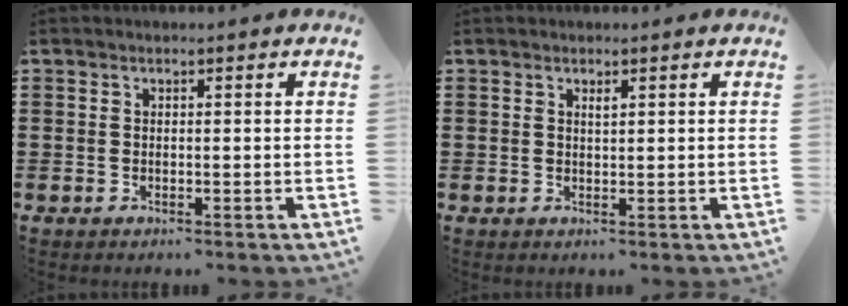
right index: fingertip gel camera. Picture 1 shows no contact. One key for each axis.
{"total": 0.7, "fx": 0.5, "fy": 0.1, "fz": 0.6, "tx": -0.012, "ty": -0.002, "tz": 0.010}